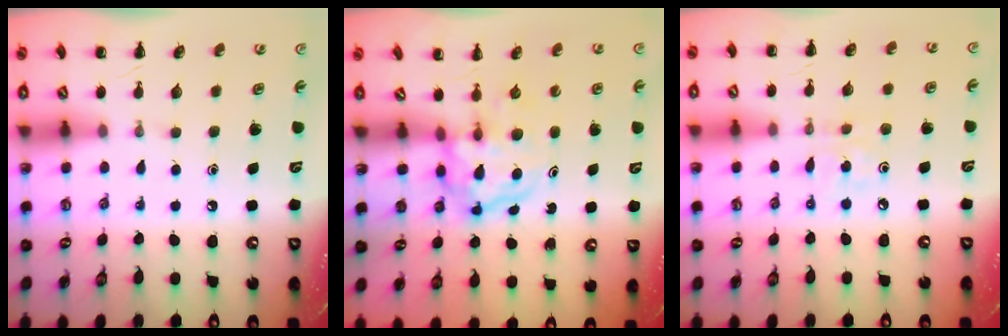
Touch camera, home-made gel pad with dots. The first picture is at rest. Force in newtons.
{"total": 3.8, "press": 3.7, "slide": 0.4}
{"total": 2.8, "press": 2.7, "slide": 0.9}